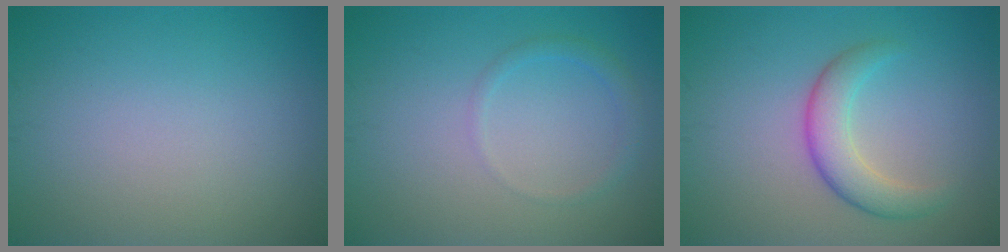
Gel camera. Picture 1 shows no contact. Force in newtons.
{"total": 1.3, "press": 1.3, "slide": 0.0}
{"total": 3.6, "press": 3.6, "slide": 0.1}